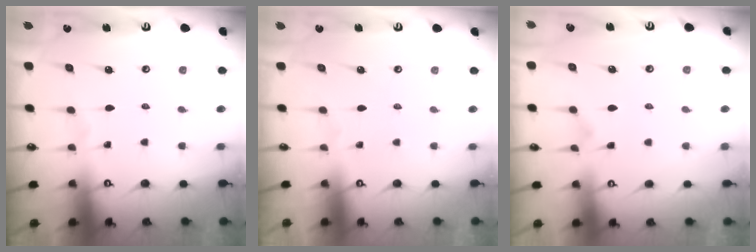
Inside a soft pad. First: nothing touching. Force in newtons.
{"total": 1.5, "press": 1.4, "slide": 0.6}
{"total": 2.3, "press": 2.0, "slide": 1.1}